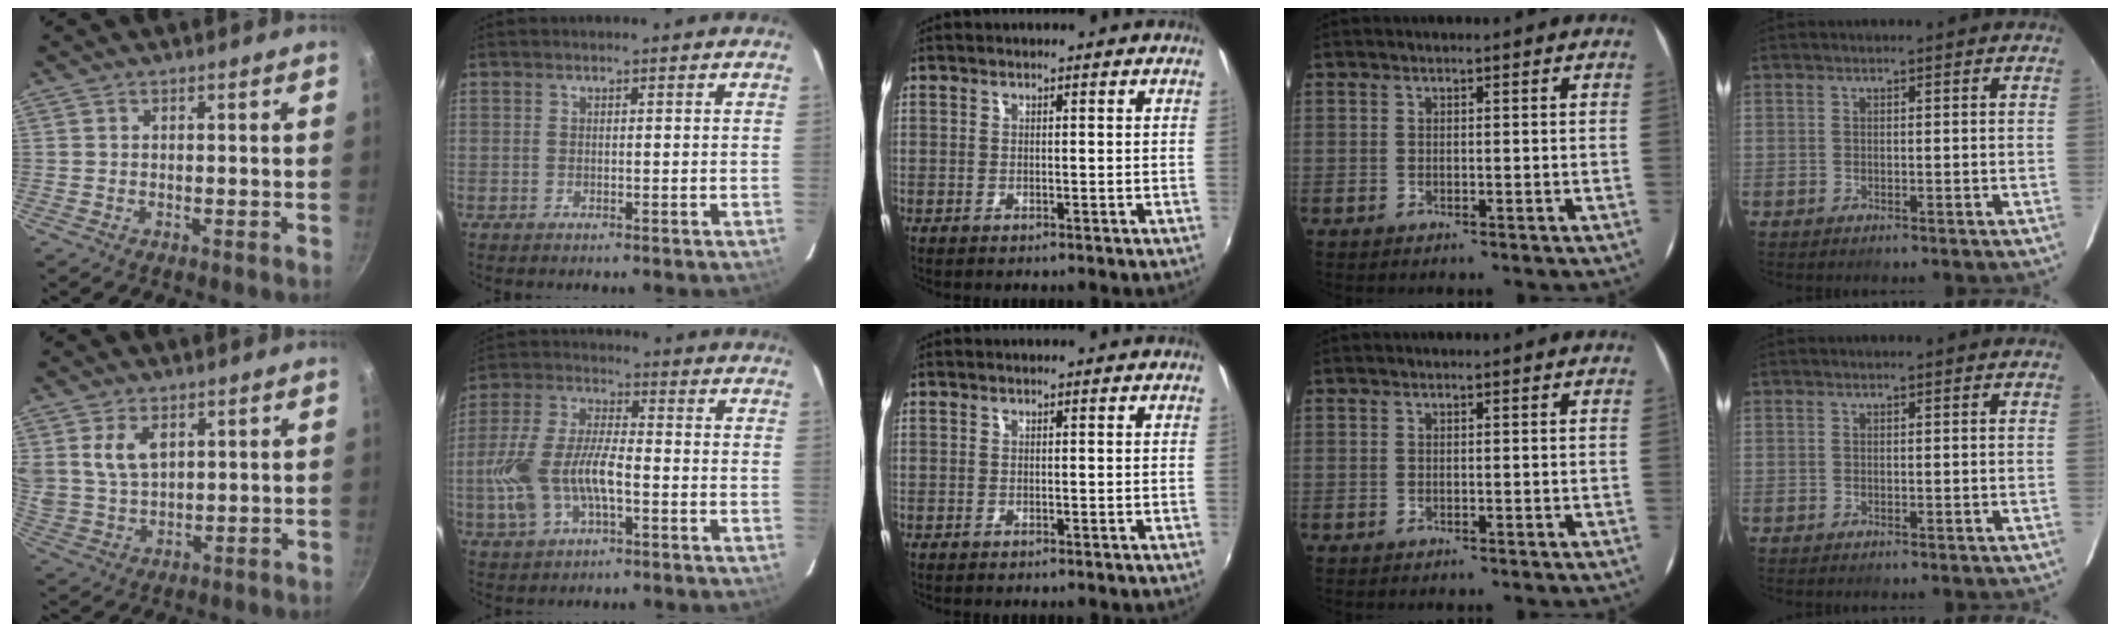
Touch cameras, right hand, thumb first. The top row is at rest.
{"thumb": {"total": 7.2, "force": [2.9, 4.5, 4.8], "torque": [-0.079, -0.017, 0.063]}, "index": {"total": 13.1, "force": [-3.5, 6.0, 11.1], "torque": [-0.244, 0.004, -0.065]}}